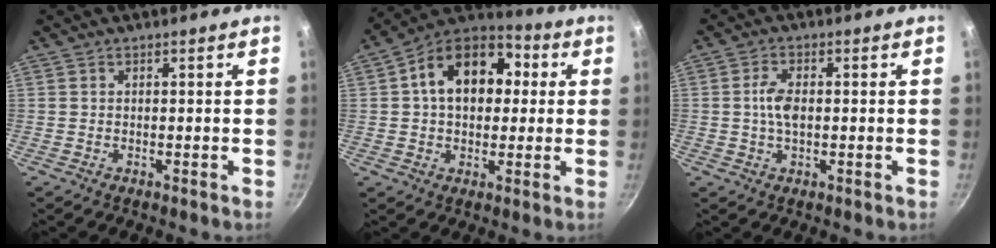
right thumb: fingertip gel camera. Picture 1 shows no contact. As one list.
[{"total": 16.6, "force": [2.9, 11.7, 11.5], "torque": [-0.146, 0.030, 0.025]}, {"total": 4.4, "force": [0.0, 2.4, 3.7], "torque": [-0.070, 0.009, -0.004]}]